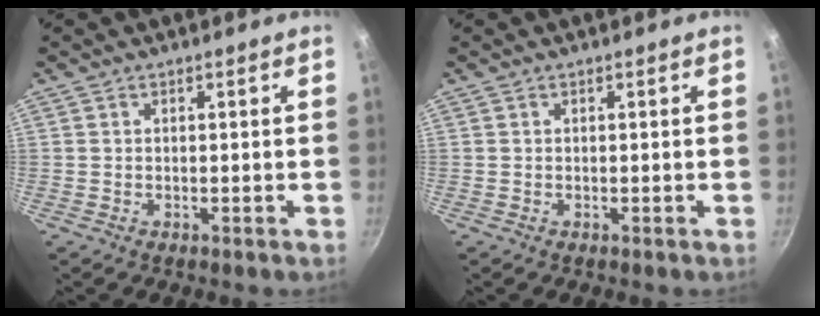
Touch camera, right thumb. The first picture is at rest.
{"total": 0.0}